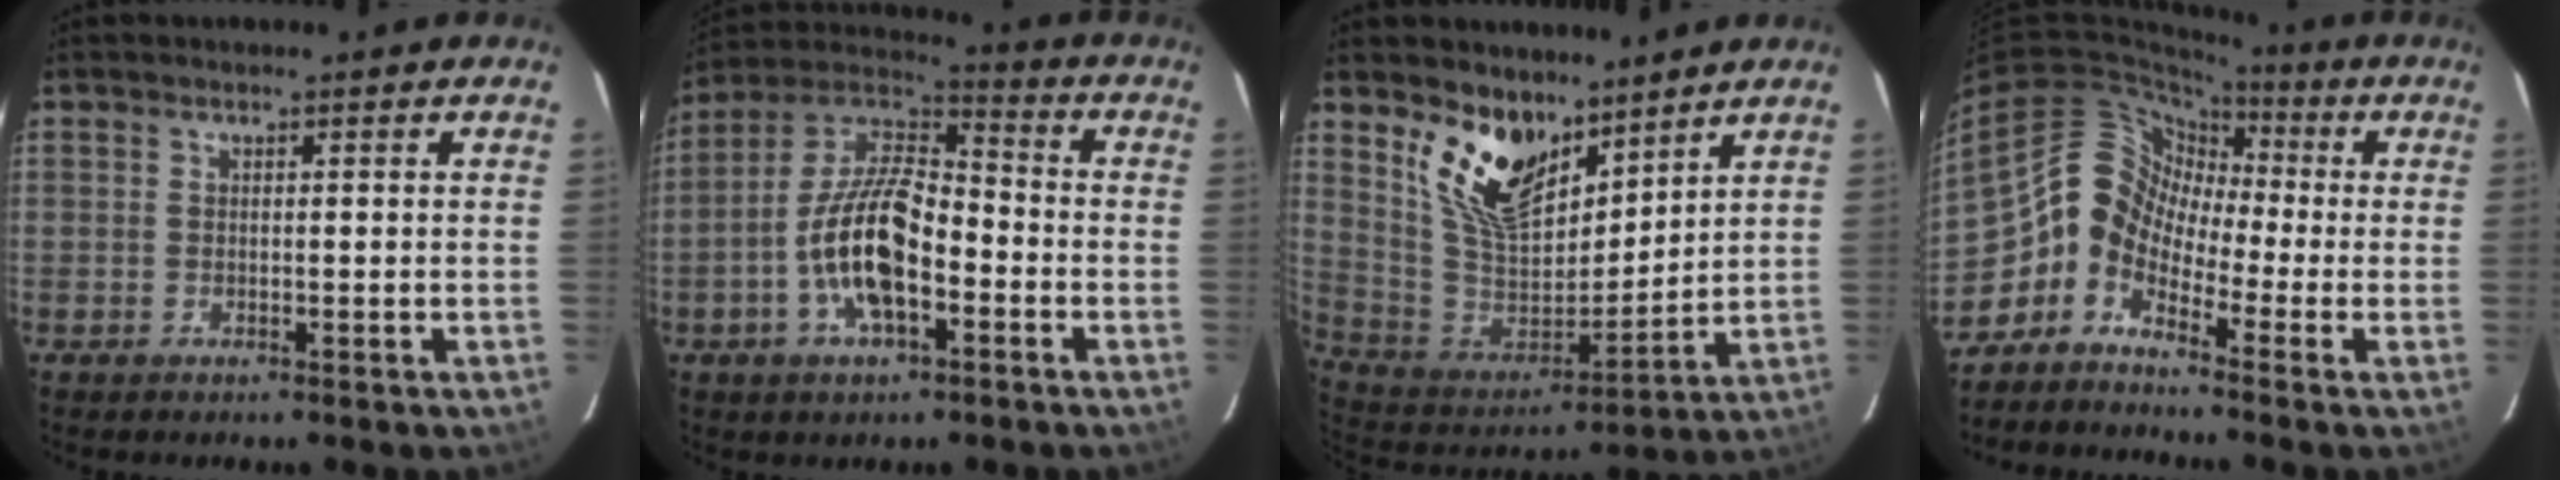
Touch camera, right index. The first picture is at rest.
{"total": 15.0, "force": [-5.0, 6.3, 12.6], "torque": [-0.255, 0.005, -0.097]}
{"total": 15.3, "force": [10.2, 7.7, 8.5], "torque": [-0.174, 0.001, 0.208]}
{"total": 9.0, "force": [-3.3, 7.4, 3.8], "torque": [-0.065, 0.036, -0.102]}